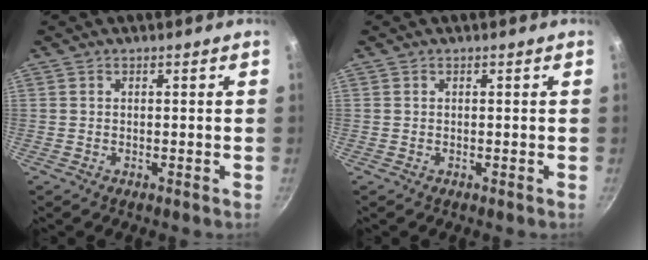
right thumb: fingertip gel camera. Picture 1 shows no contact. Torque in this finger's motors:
{"motor_torque": [-0.10, 0.28, 0.37, -0.29, 0.03]}